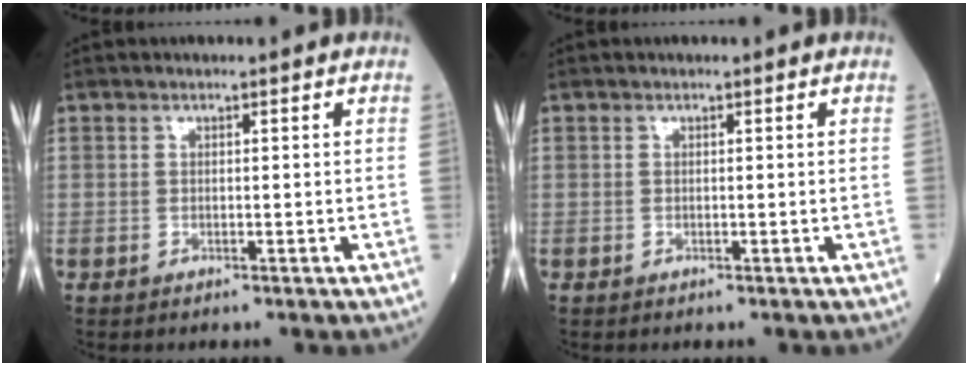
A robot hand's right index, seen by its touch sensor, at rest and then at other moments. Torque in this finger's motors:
{"motor_torque": [0.03, -0.02, 0.00, -0.01]}